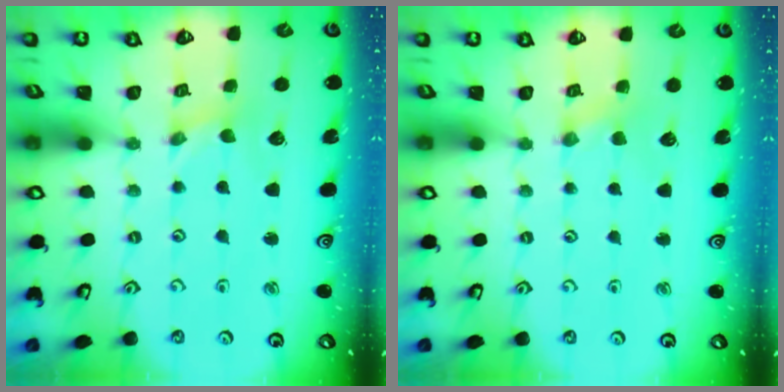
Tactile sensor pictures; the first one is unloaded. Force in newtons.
{"total": 1.8, "press": 1.8, "slide": 0.3}